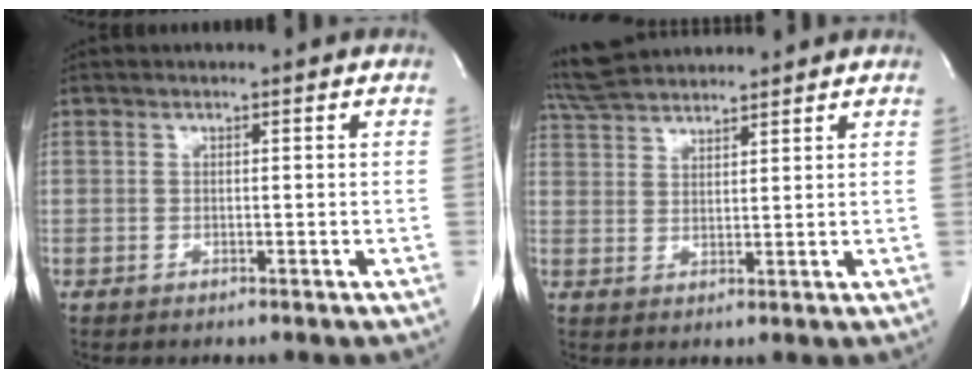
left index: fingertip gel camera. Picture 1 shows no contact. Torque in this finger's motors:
{"motor_torque": [-0.79, -0.95, -0.22, -0.09]}